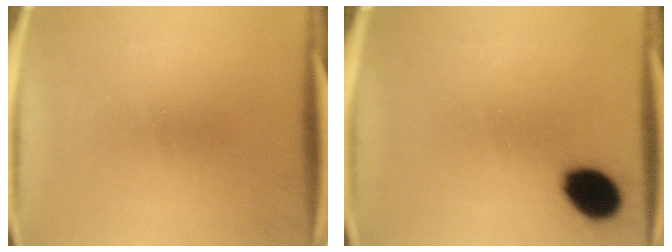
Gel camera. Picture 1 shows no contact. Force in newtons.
{"total": 9.4}